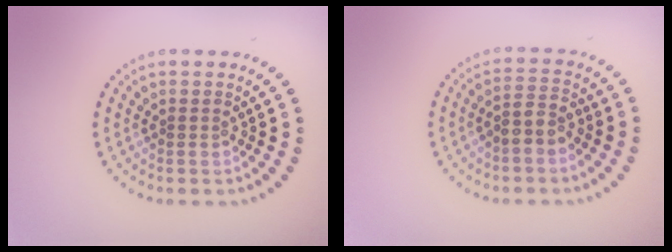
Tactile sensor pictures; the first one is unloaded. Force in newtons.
{"total": 2.2, "press": 1.9, "slide": 1.1}